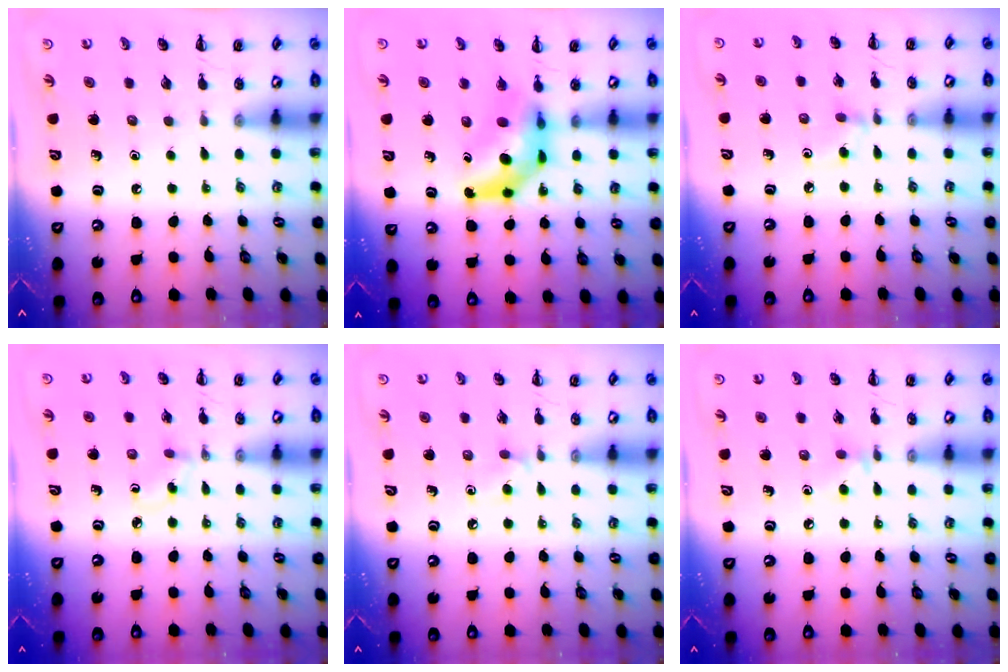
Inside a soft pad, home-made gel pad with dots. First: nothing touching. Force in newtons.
{"total": 6.5, "press": 6.3, "slide": 1.8}
{"total": 4.4, "press": 4.2, "slide": 1.5}
{"total": 2.6, "press": 2.4, "slide": 1.0}
{"total": 5.2, "press": 4.9, "slide": 1.7}
{"total": 3.7, "press": 3.4, "slide": 1.5}